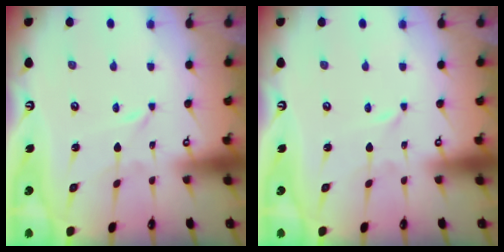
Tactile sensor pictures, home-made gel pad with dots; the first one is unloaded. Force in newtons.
{"total": 0.0}